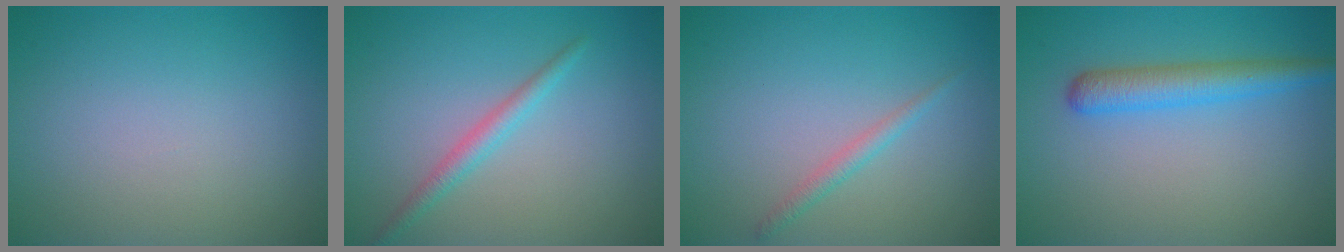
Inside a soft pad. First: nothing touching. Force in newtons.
{"total": 1.9, "press": 1.9, "slide": 0.1}
{"total": 1.2, "press": 1.2, "slide": 0.0}
{"total": 3.4, "press": 3.4, "slide": 0.2}